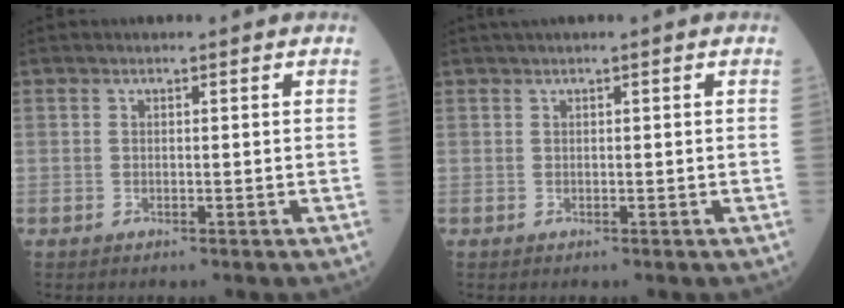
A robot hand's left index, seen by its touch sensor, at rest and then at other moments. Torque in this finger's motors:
{"motor_torque": [0.35, -0.36, 0.00, 0.04]}